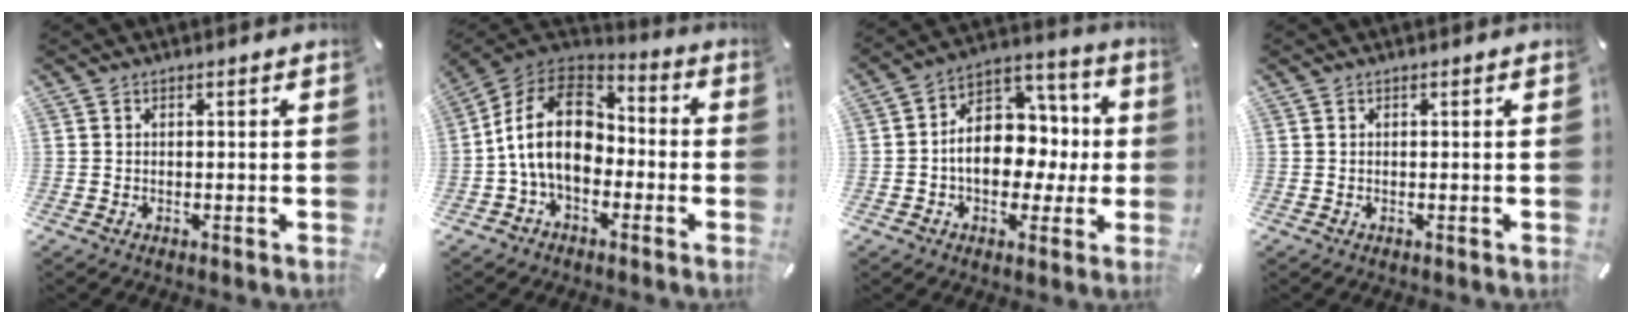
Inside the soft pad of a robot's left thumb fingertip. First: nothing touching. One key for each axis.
{"total": 16.8, "fx": -2.1, "fy": 11.9, "fz": 11.7, "tx": -0.245, "ty": 0.031, "tz": -0.044}
{"total": 13.4, "fx": -1.7, "fy": 10.5, "fz": 8.0, "tx": -0.121, "ty": 0.006, "tz": -0.024}
{"total": 0.0}